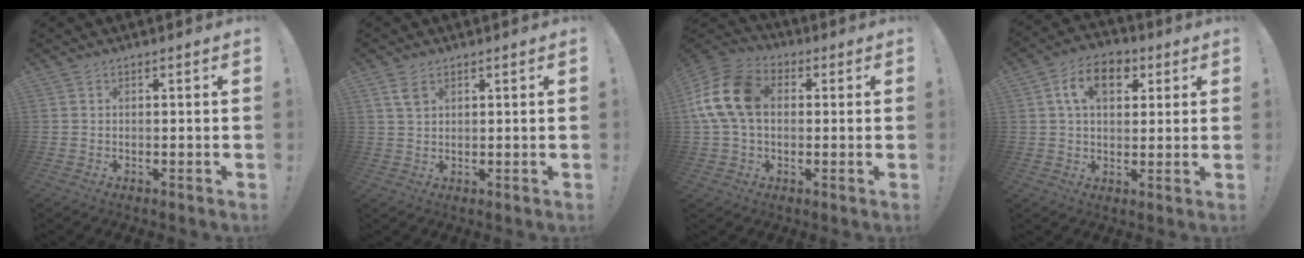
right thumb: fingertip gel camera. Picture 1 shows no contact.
{"total": 3.7, "force": [1.9, 2.1, 2.3], "torque": [-0.038, -0.004, 0.036]}
{"total": 15.8, "force": [2.1, 11.2, 10.9], "torque": [-0.209, 0.018, 0.045]}
{"total": 11.5, "force": [3.8, 7.7, 7.7], "torque": [-0.118, 0.009, 0.069]}